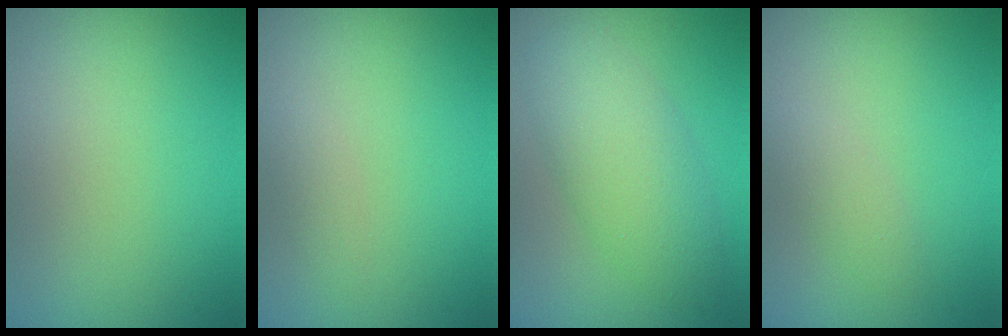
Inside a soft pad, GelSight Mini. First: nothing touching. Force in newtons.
{"total": 0.8, "press": 0.8, "slide": 0.0}
{"total": 4.8, "press": 4.8, "slide": 0.1}
{"total": 1.3, "press": 1.3, "slide": 0.1}